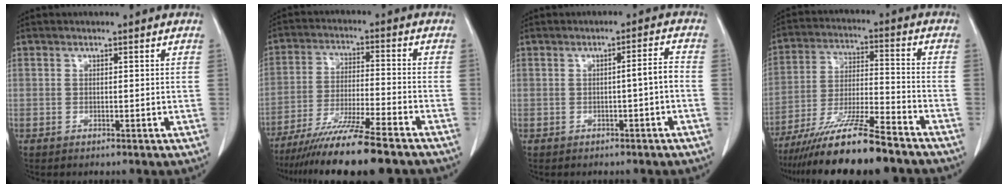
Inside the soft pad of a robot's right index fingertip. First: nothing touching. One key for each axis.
{"total": 14.2, "fx": -11.5, "fy": -0.4, "fz": 8.2, "tx": -0.141, "ty": -0.038, "tz": -0.190}
{"total": 2.7, "fx": -0.8, "fy": -0.1, "fz": 2.6, "tx": -0.033, "ty": 0.005, "tz": -0.013}
{"total": 15.1, "fx": -12.3, "fy": 0.5, "fz": 8.8, "tx": -0.165, "ty": -0.023, "tz": -0.212}